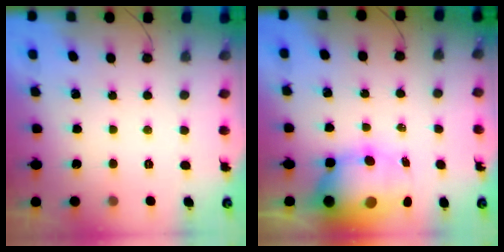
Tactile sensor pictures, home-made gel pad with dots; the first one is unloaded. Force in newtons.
{"total": 13.6, "press": 13.1, "slide": 3.4}